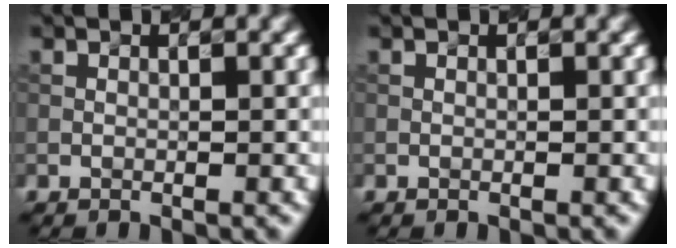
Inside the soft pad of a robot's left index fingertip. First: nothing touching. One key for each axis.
{"total": 0.0}